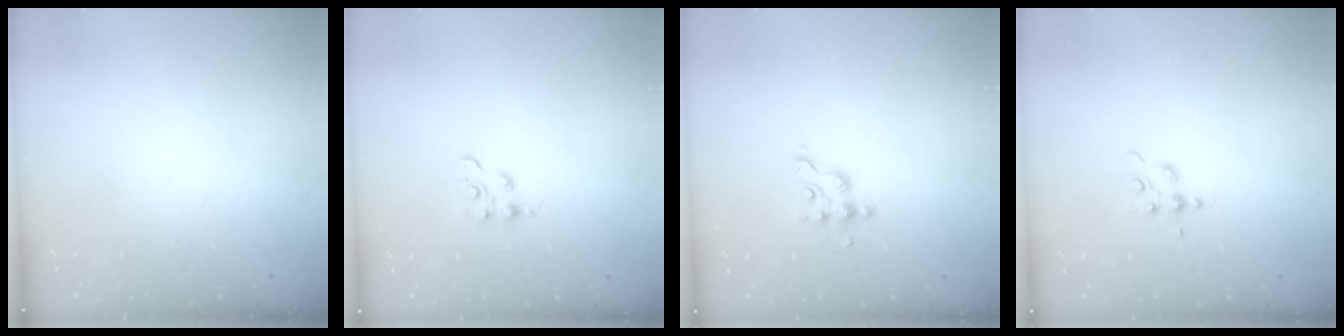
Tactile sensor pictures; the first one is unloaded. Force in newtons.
{"total": 3.0, "press": 3.0, "slide": 0.4}
{"total": 3.4, "press": 3.4, "slide": 0.3}
{"total": 4.4, "press": 4.3, "slide": 0.6}